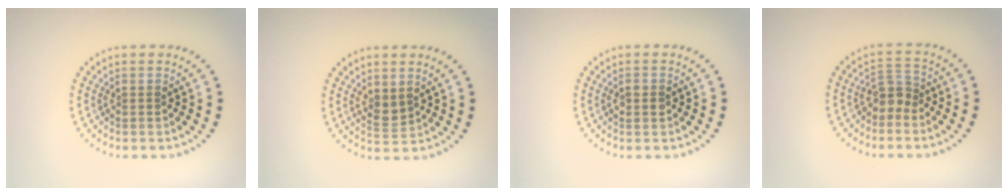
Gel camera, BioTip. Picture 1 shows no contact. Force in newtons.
{"total": 1.6, "press": 1.4, "slide": 0.7}
{"total": 1.6, "press": 1.6, "slide": 0.1}
{"total": 2.1, "press": 1.7, "slide": 1.2}